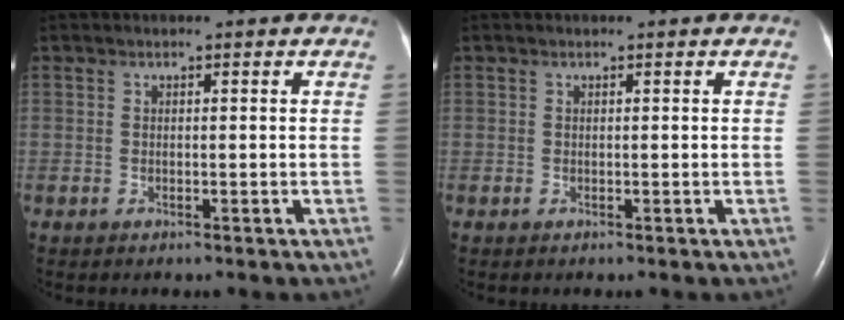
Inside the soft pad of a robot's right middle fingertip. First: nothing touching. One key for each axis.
{"total": 0.0}